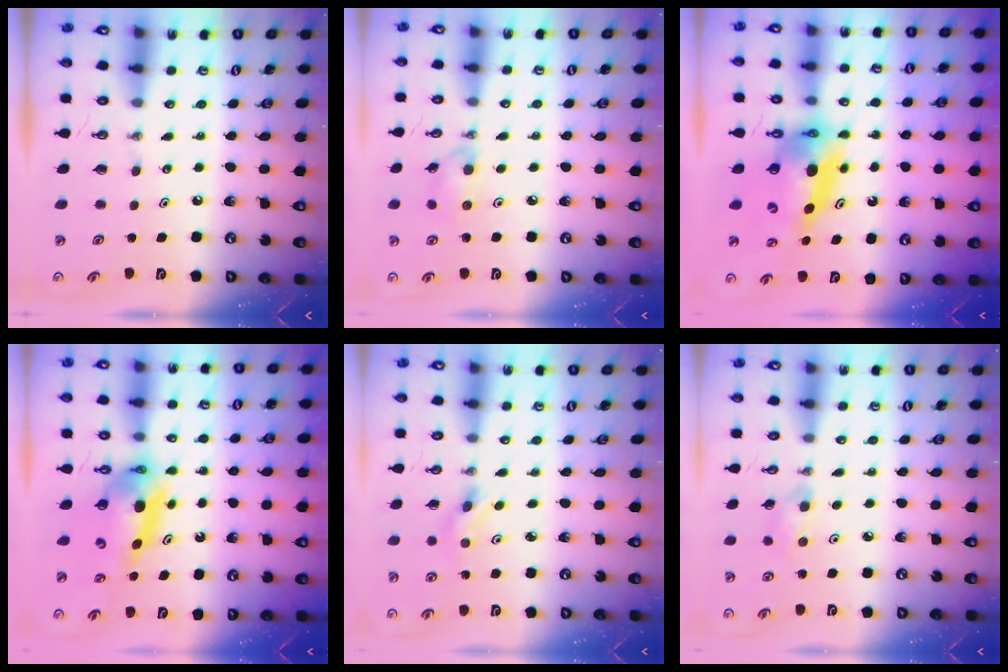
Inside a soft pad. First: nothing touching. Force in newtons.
{"total": 5.8, "press": 5.7, "slide": 1.4}
{"total": 11.6, "press": 11.6, "slide": 1.1}
{"total": 9.8, "press": 9.8, "slide": 1.0}
{"total": 2.2, "press": 2.1, "slide": 0.6}
{"total": 6.1, "press": 5.8, "slide": 1.9}